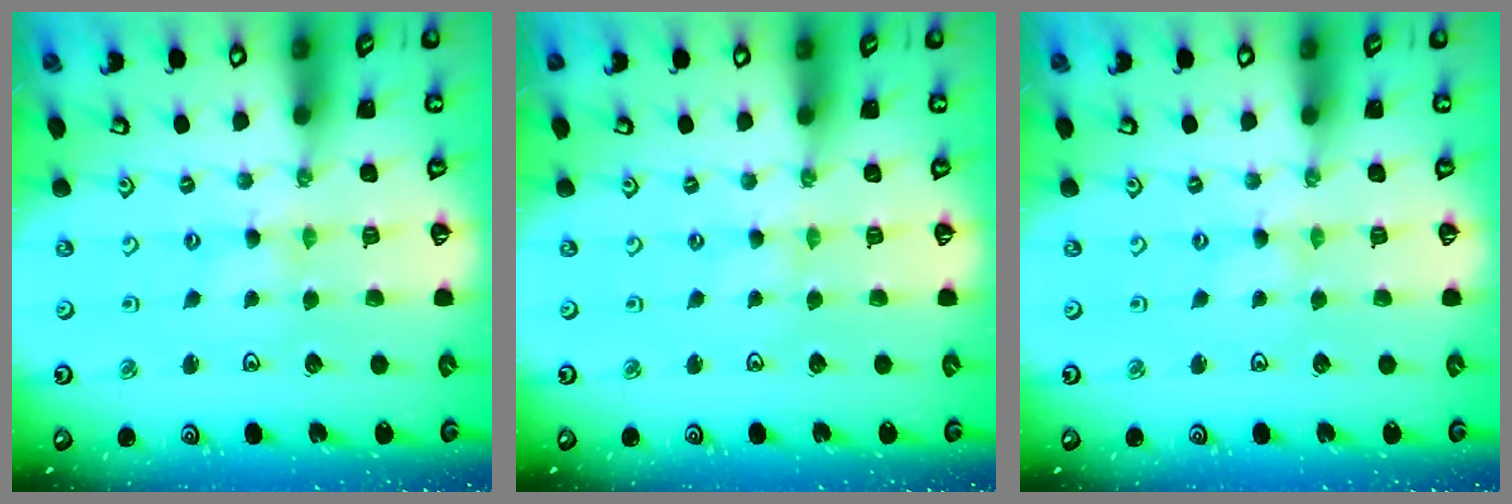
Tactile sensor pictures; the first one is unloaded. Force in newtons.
{"total": 0.0}
{"total": 0.0}